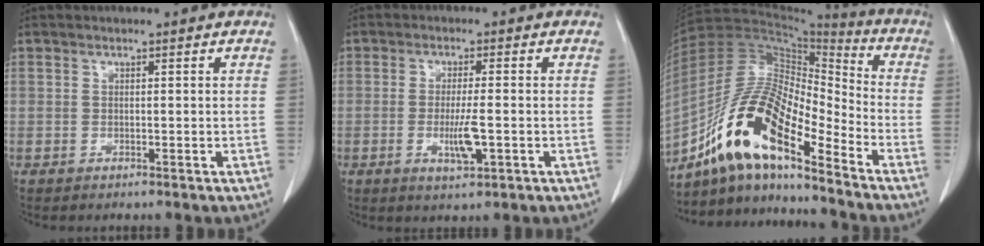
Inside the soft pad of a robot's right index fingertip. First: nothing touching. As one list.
[{"total": 4.9, "force": [-1.2, 0.6, 4.7], "torque": [-0.092, -0.009, -0.018]}, {"total": 16.2, "force": [-10.6, 3.8, 11.7], "torque": [-0.231, 0.022, -0.191]}]